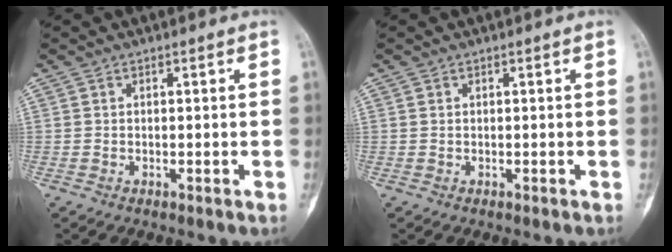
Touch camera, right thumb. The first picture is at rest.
{"total": 0.0}